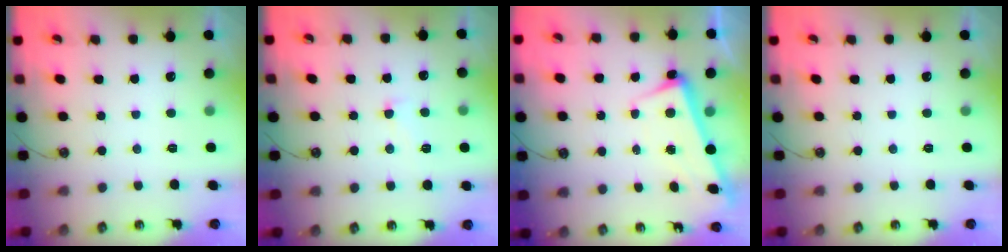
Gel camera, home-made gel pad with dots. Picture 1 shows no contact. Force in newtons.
{"total": 1.6, "press": 1.4, "slide": 0.8}
{"total": 2.5, "press": 2.2, "slide": 1.1}
{"total": 0.0}